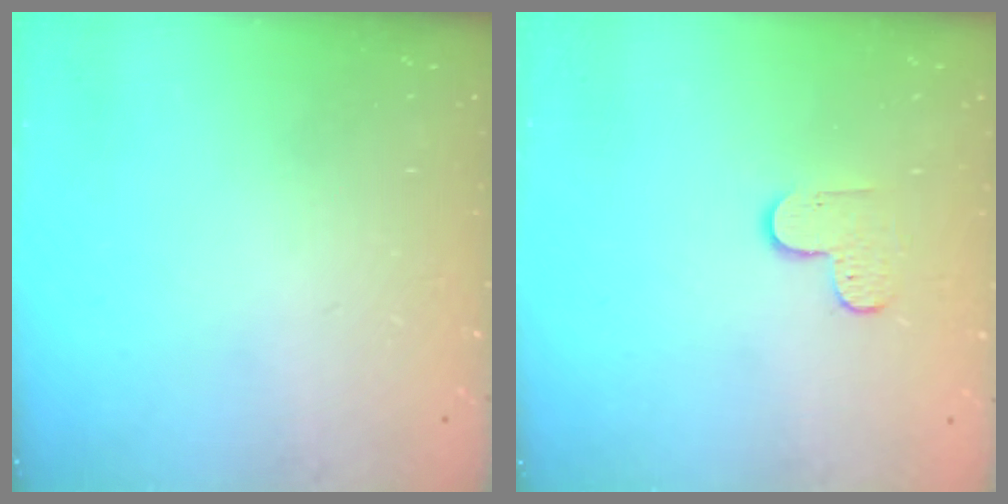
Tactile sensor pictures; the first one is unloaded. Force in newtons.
{"total": 3.7, "press": 3.7, "slide": 0.4}